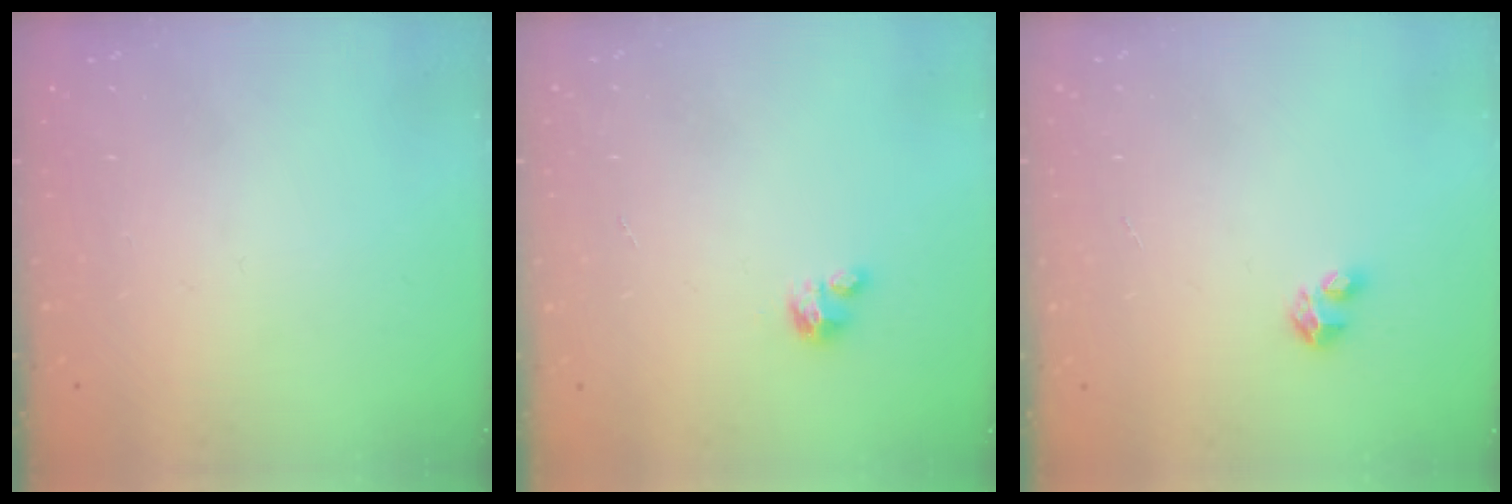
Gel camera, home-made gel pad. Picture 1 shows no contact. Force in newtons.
{"total": 3.3, "press": 3.3, "slide": 0.2}
{"total": 3.3, "press": 3.2, "slide": 0.3}